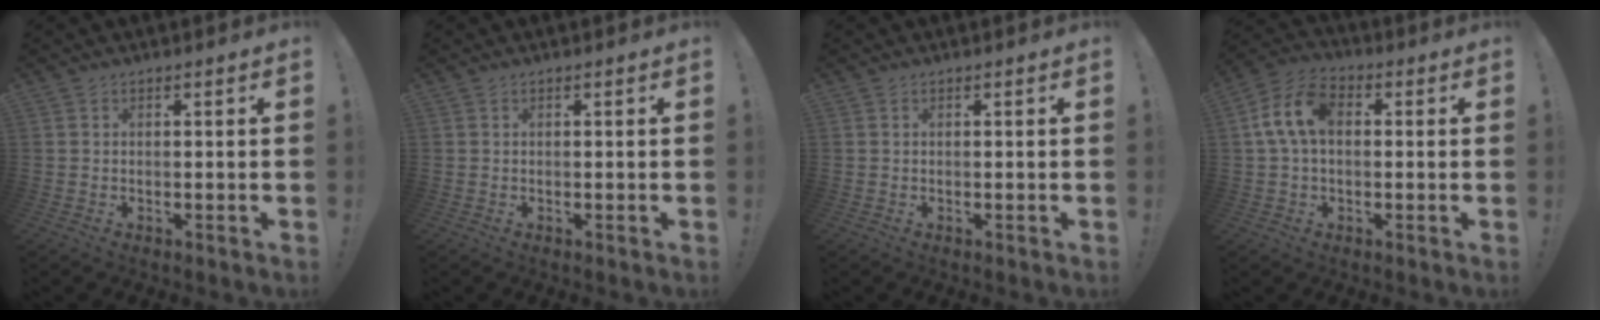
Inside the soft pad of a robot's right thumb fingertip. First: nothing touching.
{"total": 0.0}
{"total": 0.0}
{"total": 11.0, "force": [1.5, 7.0, 8.3], "torque": [-0.164, 0.014, 0.031]}